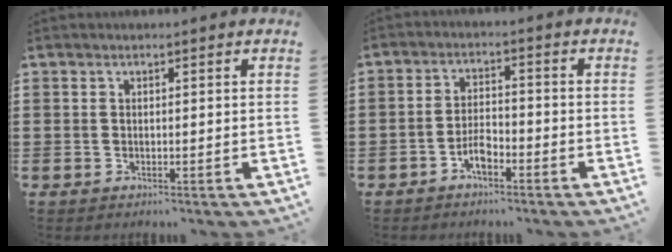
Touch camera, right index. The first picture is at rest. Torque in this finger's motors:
{"motor_torque": [2.14, 0.00, 0.49, 0.06]}